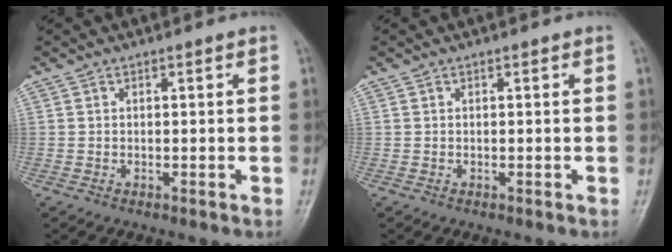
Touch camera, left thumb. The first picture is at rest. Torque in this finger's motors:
{"motor_torque": [-0.01, -0.08, 0.15, -0.05, 0.00]}